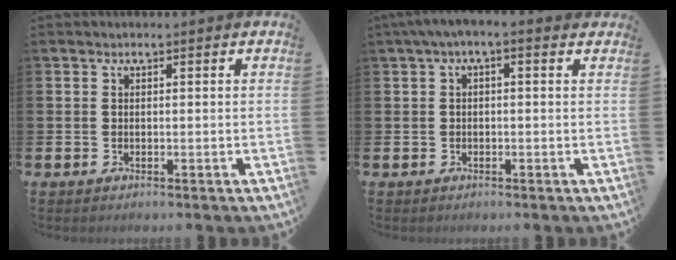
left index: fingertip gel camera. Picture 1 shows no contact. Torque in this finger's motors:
{"motor_torque": [1.04, -1.04, 0.31, 0.21]}